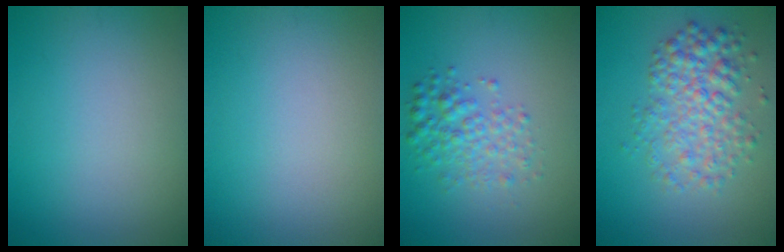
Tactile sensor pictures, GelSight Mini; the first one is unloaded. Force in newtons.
{"total": 0.0}
{"total": 3.0, "press": 3.0, "slide": 0.1}
{"total": 4.6, "press": 4.6, "slide": 0.0}